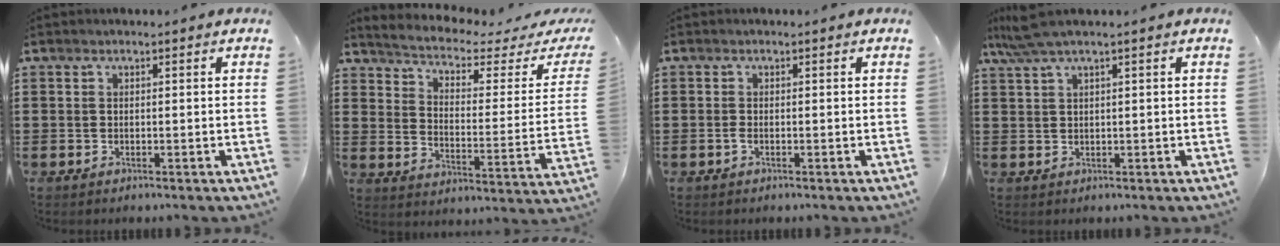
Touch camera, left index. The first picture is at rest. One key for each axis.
{"total": 2.8, "fx": 2.0, "fy": 0.5, "fz": 1.9, "tx": -0.054, "ty": -0.026, "tz": 0.023}
{"total": 0.7, "fx": -0.2, "fy": 0.1, "fz": 0.7, "tx": -0.013, "ty": -0.004, "tz": -0.003}
{"total": 3.4, "fx": 1.9, "fy": 0.1, "fz": 2.8, "tx": -0.065, "ty": 0.001, "tz": 0.031}